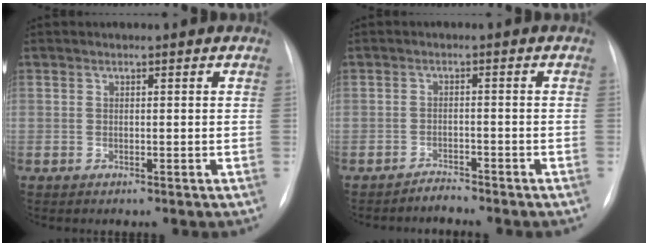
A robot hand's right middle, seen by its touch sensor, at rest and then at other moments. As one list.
[{"total": 1.9, "force": [-1.9, 0.1, -0.2], "torque": [0.005, -0.007, -0.029]}]